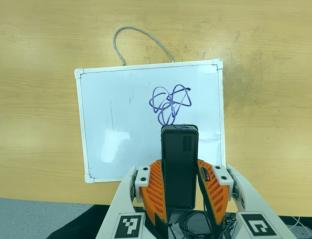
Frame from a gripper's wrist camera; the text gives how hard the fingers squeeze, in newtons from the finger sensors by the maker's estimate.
{"total": 3.6, "left": 2.1, "right": 5.1}